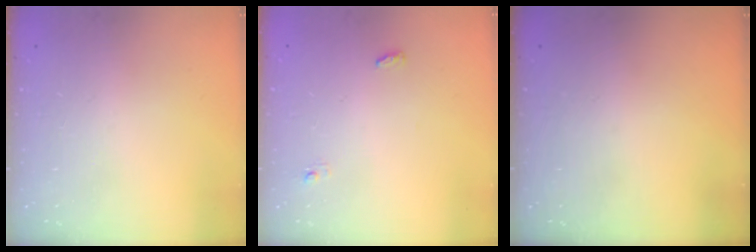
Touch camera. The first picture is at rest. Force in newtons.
{"total": 3.5, "press": 3.4, "slide": 0.9}
{"total": 0.0}